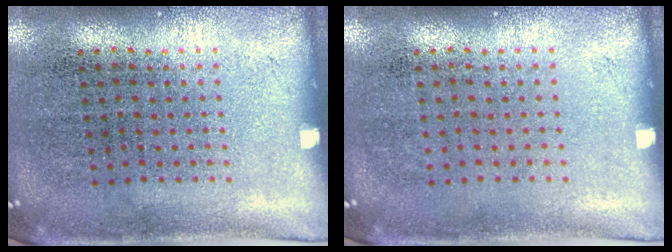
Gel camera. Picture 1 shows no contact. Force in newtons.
{"total": 0.0}